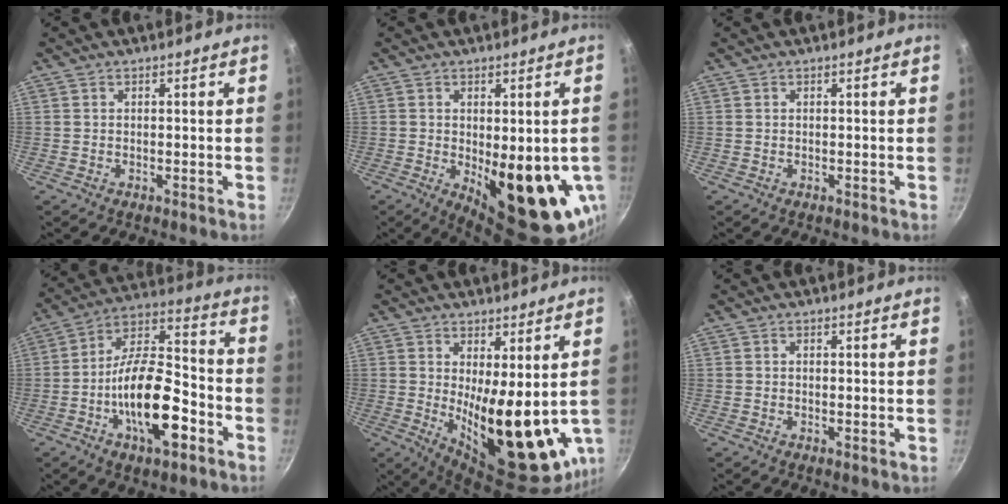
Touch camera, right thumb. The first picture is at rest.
{"total": 17.1, "force": [-2.9, 7.1, 15.2], "torque": [-0.171, -0.027, -0.021]}
{"total": 0.0}
{"total": 18.4, "force": [-6.7, 8.1, 15.1], "torque": [-0.236, 0.050, -0.122]}
{"total": 17.8, "force": [0.5, 6.6, 16.5], "torque": [-0.214, -0.037, 0.030]}
{"total": 0.0}